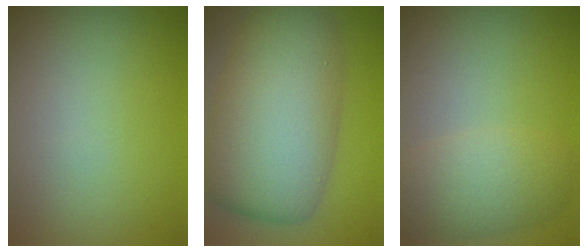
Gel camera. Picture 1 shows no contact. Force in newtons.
{"total": 10.8, "press": 10.8, "slide": 0.3}
{"total": 4.3, "press": 4.3, "slide": 0.3}